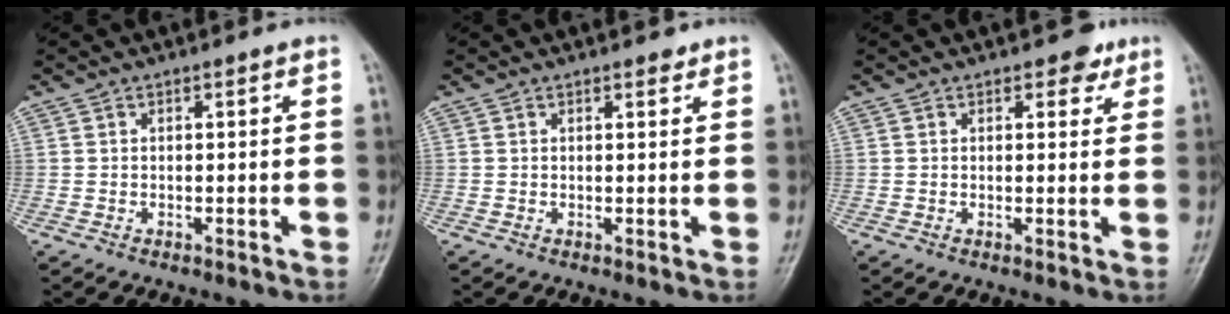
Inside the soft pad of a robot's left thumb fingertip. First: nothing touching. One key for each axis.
{"total": 1.4, "fx": 1.0, "fy": 0.6, "fz": 0.7, "tx": -0.005, "ty": -0.005, "tz": 0.011}
{"total": 2.8, "fx": 1.8, "fy": 1.7, "fz": 1.3, "tx": 0.002, "ty": -0.007, "tz": 0.020}